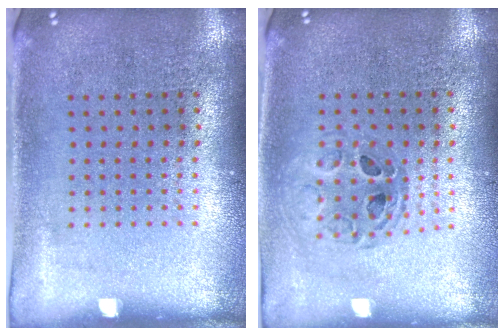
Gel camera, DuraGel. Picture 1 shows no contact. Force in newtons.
{"total": 0.9, "press": 0.8, "slide": 0.1}